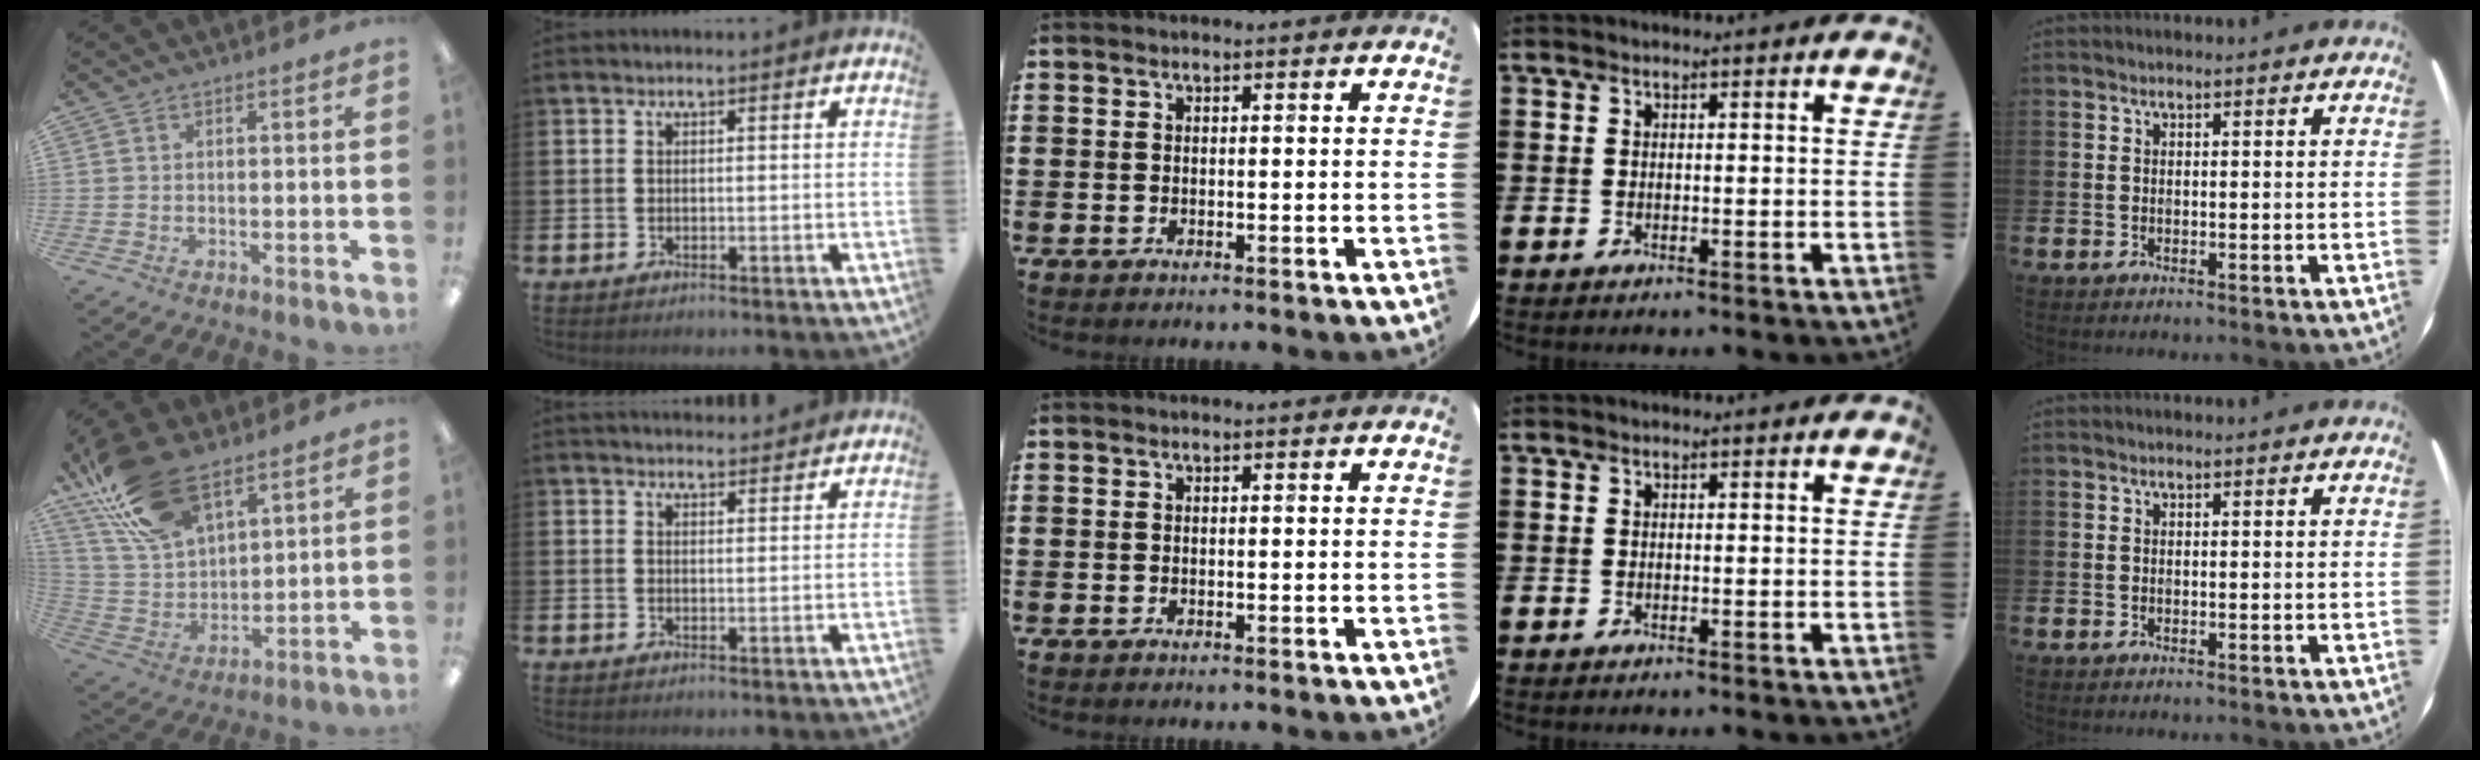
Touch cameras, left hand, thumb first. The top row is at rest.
{"thumb": {"total": 20.7, "force": [13.3, 10.4, 12.0], "torque": [-0.258, -0.048, 0.243]}, "index": {"total": 2.4, "force": [2.4, 0.6, 0.0], "torque": [0.008, -0.013, 0.041]}}